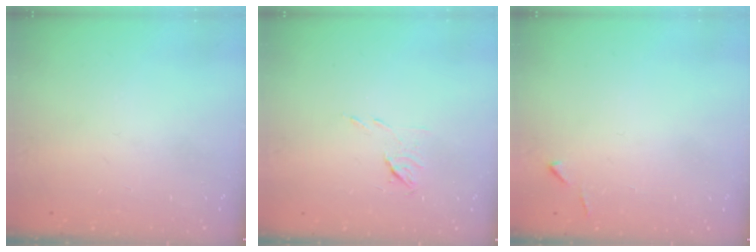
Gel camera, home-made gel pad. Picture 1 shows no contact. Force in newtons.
{"total": 4.8, "press": 4.7, "slide": 1.0}
{"total": 4.3, "press": 4.3, "slide": 0.6}